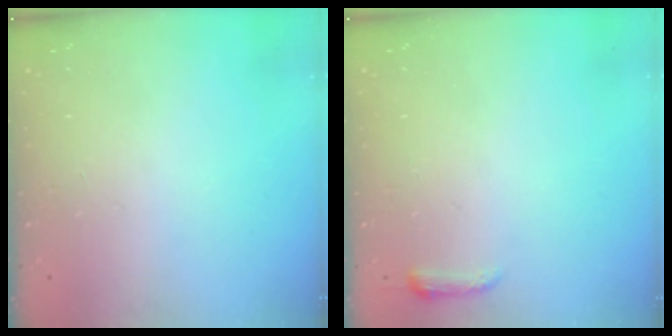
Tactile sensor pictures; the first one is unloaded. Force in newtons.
{"total": 3.2, "press": 3.2, "slide": 0.7}